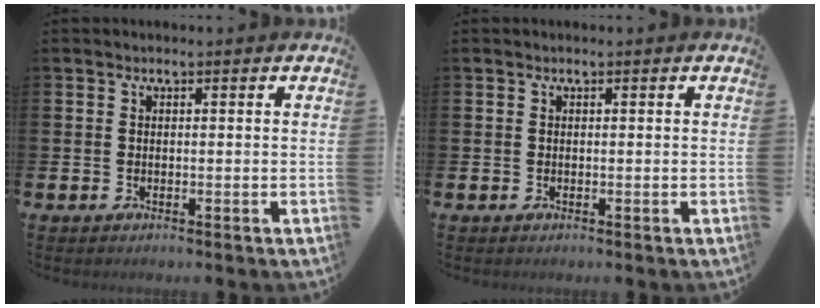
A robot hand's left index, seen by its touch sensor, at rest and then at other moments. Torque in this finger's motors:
{"motor_torque": [0.09, 0.01, -0.02, -0.01]}